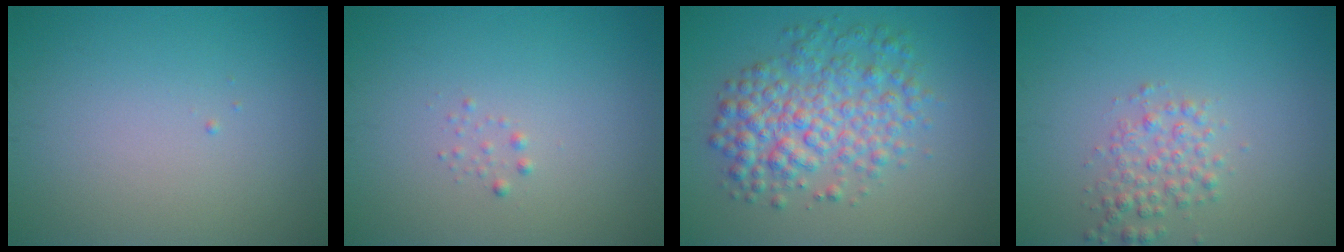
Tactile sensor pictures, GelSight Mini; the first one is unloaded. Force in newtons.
{"total": 0.6, "press": 0.6, "slide": 0.0}
{"total": 5.9, "press": 5.9, "slide": 0.1}
{"total": 2.4, "press": 2.4, "slide": 0.1}